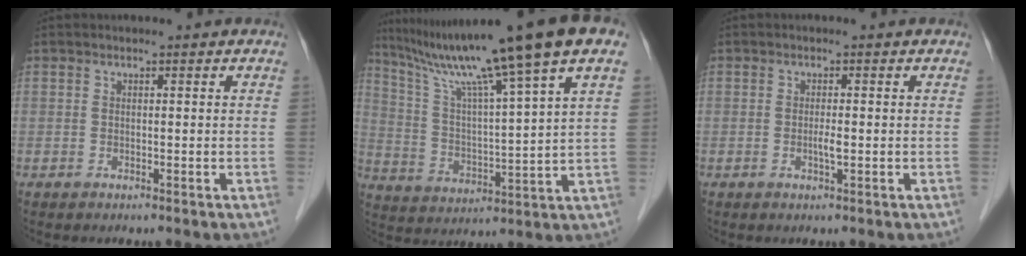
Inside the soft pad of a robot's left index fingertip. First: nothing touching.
{"total": 19.4, "force": [13.5, -1.4, 13.9], "torque": [-0.226, 0.015, 0.214]}
{"total": 1.4, "force": [-0.3, 0.1, 1.4], "torque": [-0.028, -0.001, -0.005]}